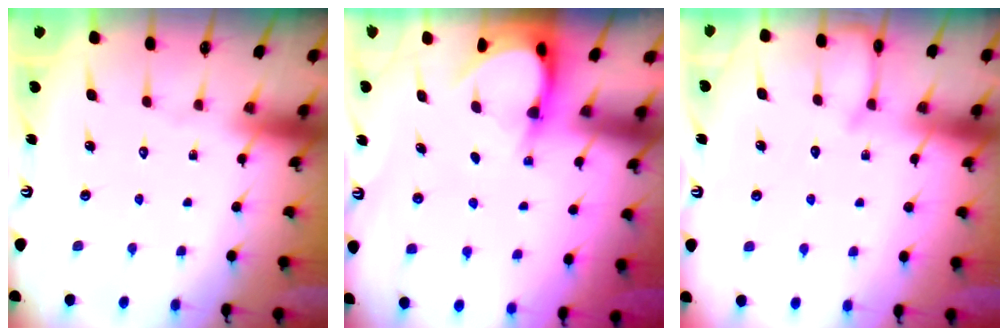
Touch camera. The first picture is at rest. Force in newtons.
{"total": 3.7, "press": 3.6, "slide": 0.4}
{"total": 4.9, "press": 4.9, "slide": 0.4}